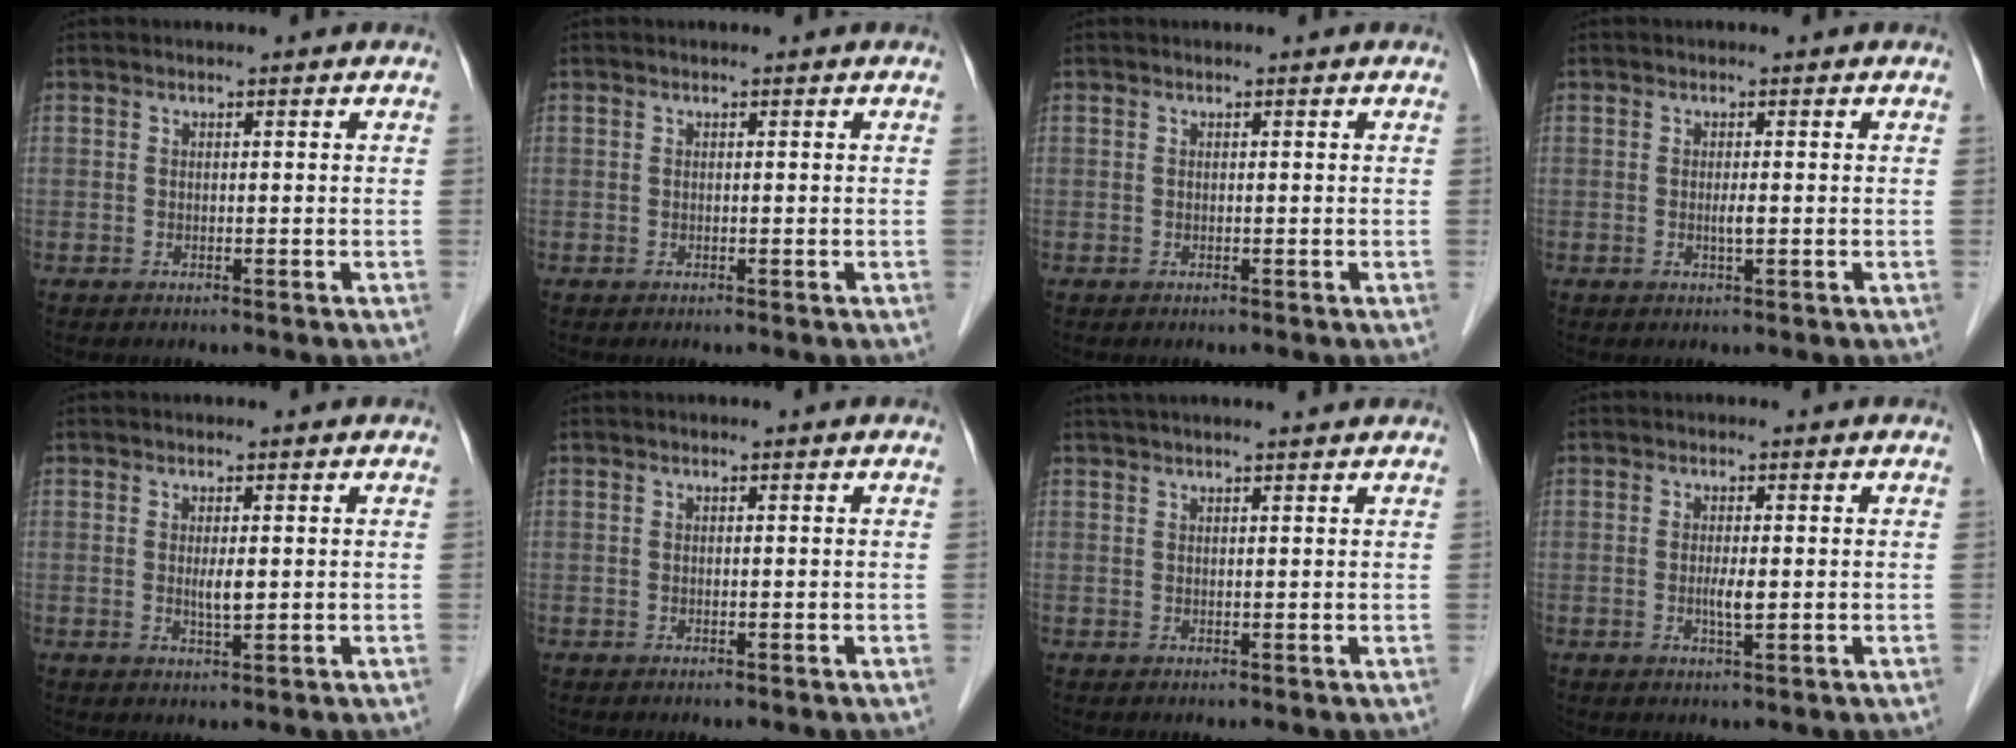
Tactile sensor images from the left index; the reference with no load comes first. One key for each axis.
{"total": 0.0}
{"total": 0.0}
{"total": 1.1, "fx": -0.2, "fy": 0.0, "fz": 1.1, "tx": -0.022, "ty": -0.003, "tz": -0.003}
{"total": 2.1, "fx": 0.2, "fy": 0.4, "fz": 2.0, "tx": -0.040, "ty": -0.005, "tz": 0.006}
{"total": 0.0}
{"total": 8.3, "fx": 7.4, "fy": 0.4, "fz": 3.8, "tx": -0.057, "ty": 0.035, "tz": 0.099}
{"total": 2.1, "fx": -0.2, "fy": 0.3, "fz": 2.0, "tx": -0.043, "ty": -0.003, "tz": -0.002}